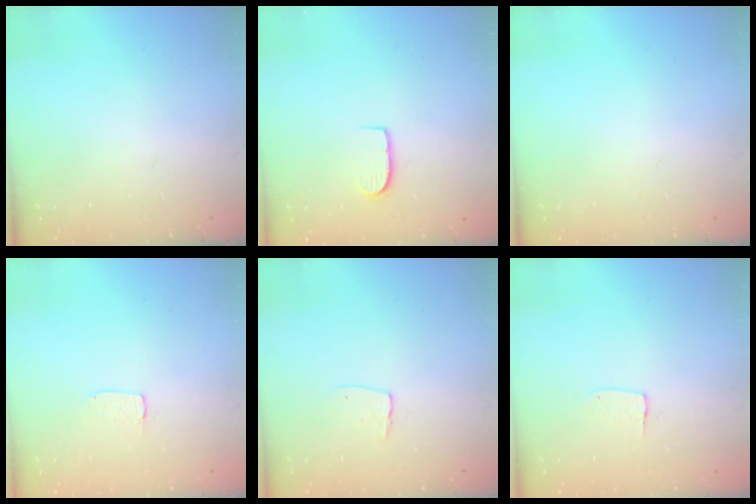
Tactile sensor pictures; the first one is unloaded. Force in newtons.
{"total": 6.6, "press": 6.6, "slide": 0.5}
{"total": 0.0}
{"total": 3.2, "press": 3.2, "slide": 0.1}
{"total": 4.9, "press": 4.8, "slide": 0.3}
{"total": 4.3, "press": 4.3, "slide": 0.4}